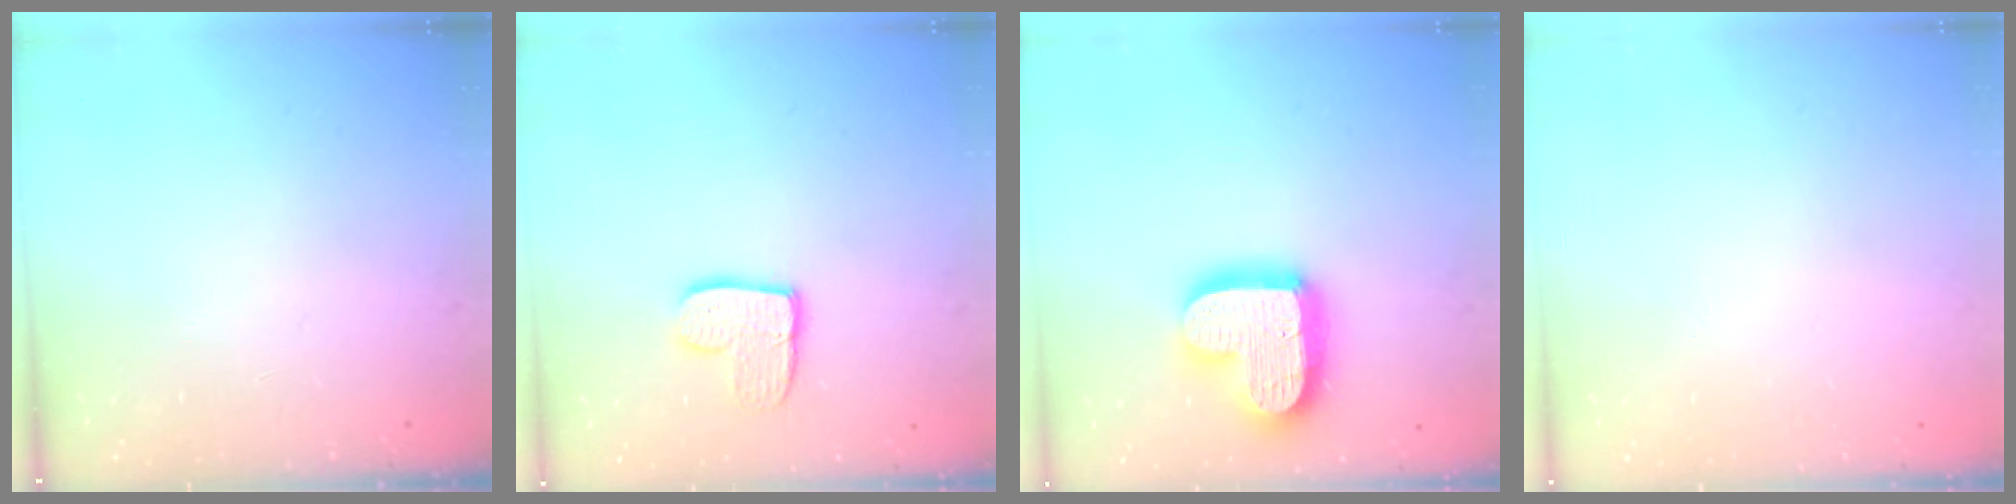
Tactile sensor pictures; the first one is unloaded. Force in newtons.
{"total": 8.9, "press": 8.9, "slide": 0.4}
{"total": 18.6, "press": 18.6, "slide": 1.3}
{"total": 0.0}